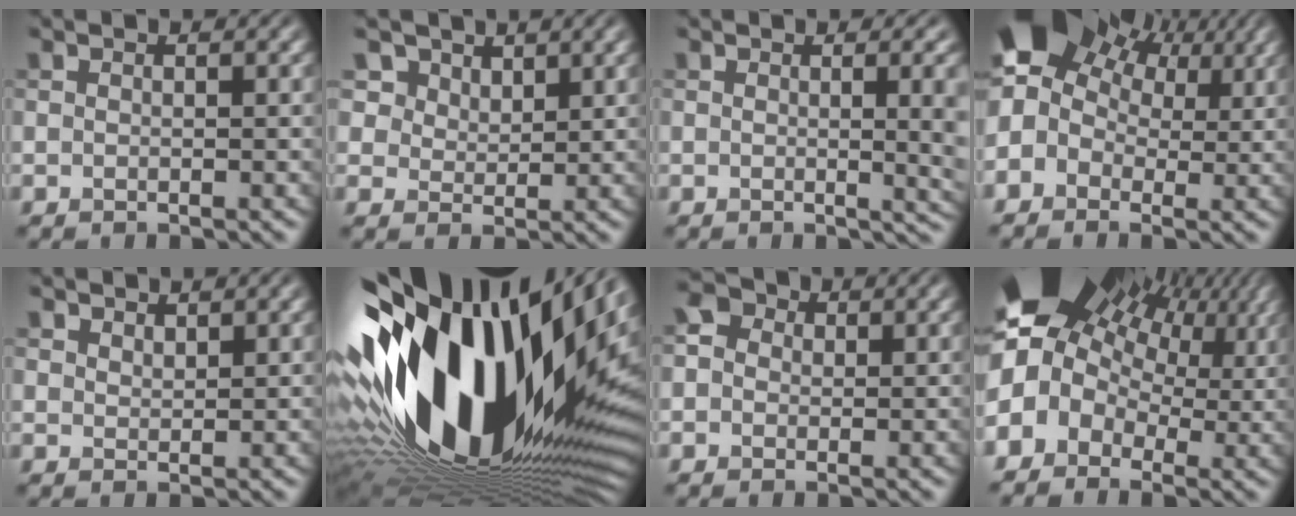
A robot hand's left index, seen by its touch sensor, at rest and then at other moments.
{"total": 6.3, "force": [4.5, 3.8, 2.2], "torque": [-0.070, -0.012, 0.087]}
{"total": 5.8, "force": [0.2, 2.2, 5.3], "torque": [-0.035, -0.002, 0.007]}
{"total": 11.2, "force": [3.9, 8.0, 6.8], "torque": [-0.137, 0.031, 0.055]}
{"total": 1.4, "force": [1.3, 0.4, 0.2], "torque": [-0.004, 0.001, 0.024]}
{"total": 20.8, "force": [2.0, 11.0, 17.5], "torque": [-0.318, -0.040, 0.032]}
{"total": 2.8, "force": [0.6, 2.5, 1.3], "torque": [-0.014, 0.009, -0.005]}
{"total": 16.5, "force": [5.4, 11.1, 10.9], "torque": [-0.215, 0.040, 0.084]}